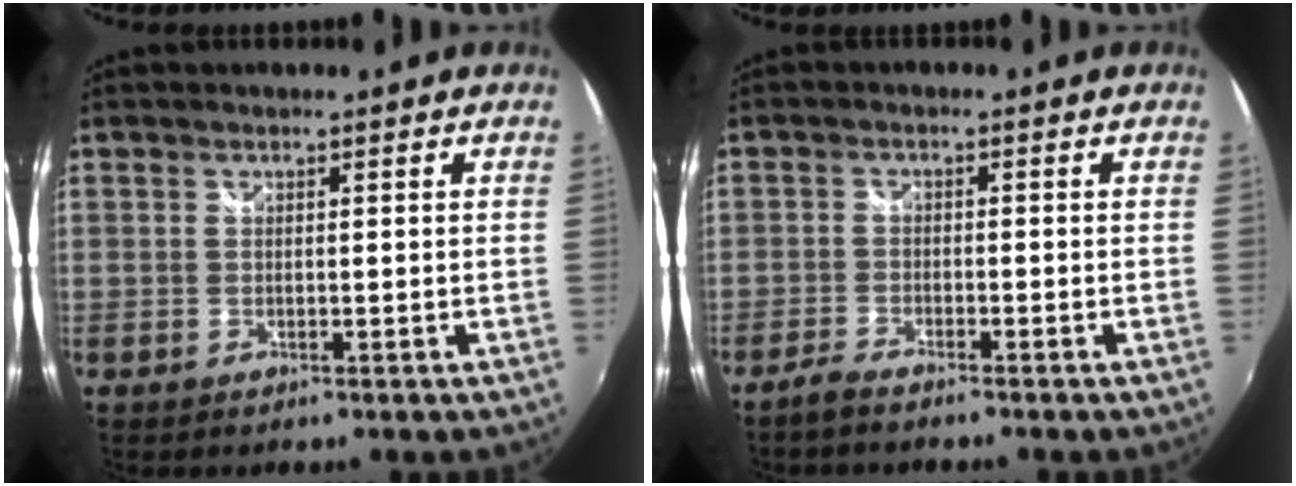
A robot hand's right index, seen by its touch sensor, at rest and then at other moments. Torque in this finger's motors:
{"motor_torque": [0.24, -0.18, 0.01, 0.03]}